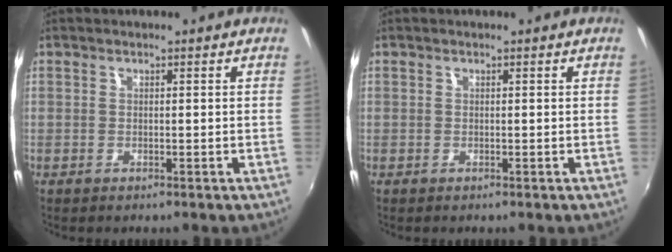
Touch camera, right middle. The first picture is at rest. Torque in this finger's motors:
{"motor_torque": [0.00, 0.00, 0.00, 0.00]}